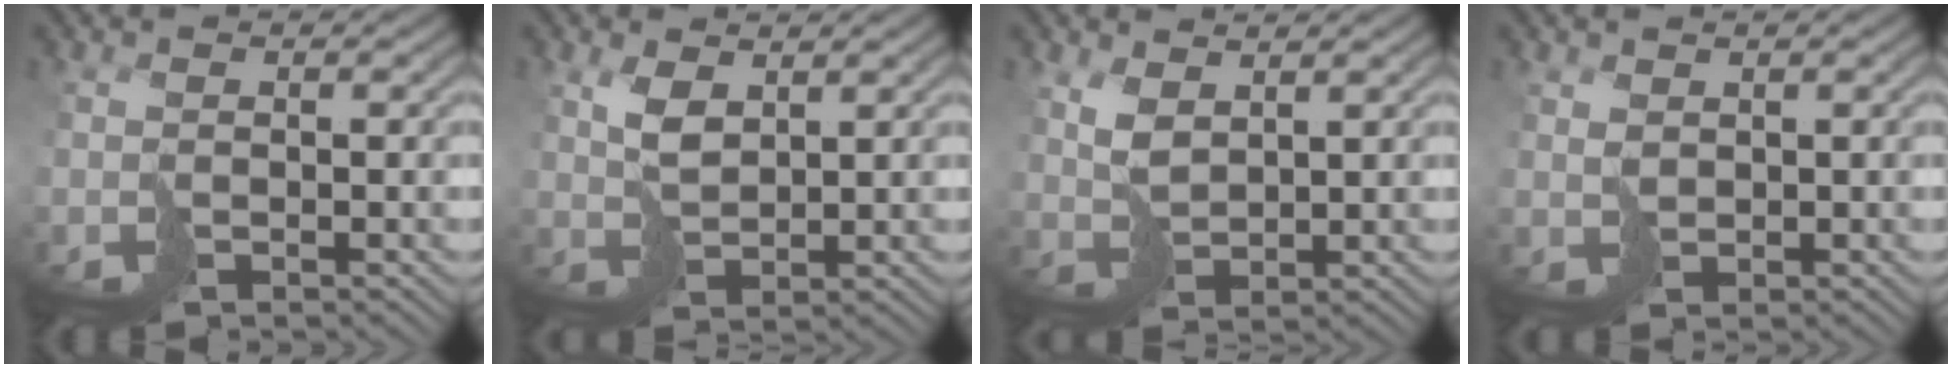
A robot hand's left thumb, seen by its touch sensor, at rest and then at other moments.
{"total": 3.7, "force": [1.8, 1.7, 2.7], "torque": [-0.067, 0.001, 0.040]}
{"total": 3.6, "force": [2.1, 1.7, 2.4], "torque": [-0.067, 0.000, 0.046]}
{"total": 1.4, "force": [0.9, 0.9, 0.5], "torque": [-0.018, 0.000, 0.020]}